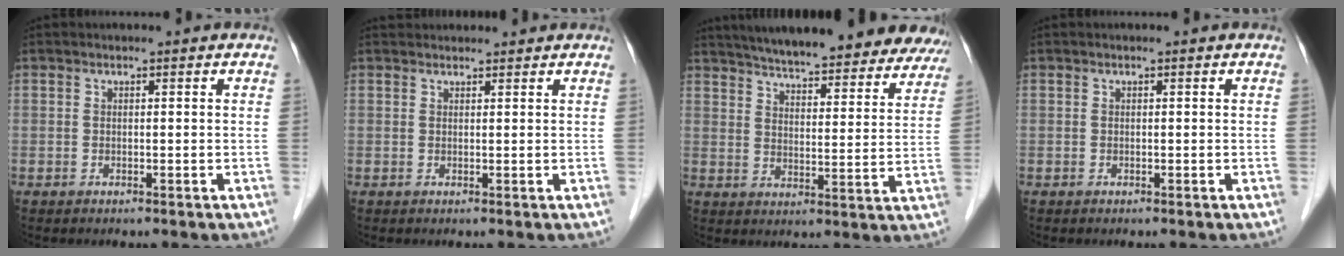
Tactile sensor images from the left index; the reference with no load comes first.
{"total": 3.6, "force": [3.5, 0.7, 0.4], "torque": [-0.006, 0.033, 0.049]}
{"total": 28.2, "force": [25.3, 5.1, 11.5], "torque": [-0.174, -0.035, 0.312]}
{"total": 0.0}